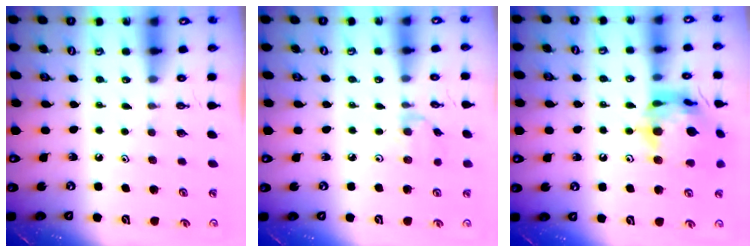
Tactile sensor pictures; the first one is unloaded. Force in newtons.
{"total": 2.0, "press": 2.0, "slide": 0.4}
{"total": 18.0, "press": 17.9, "slide": 2.0}